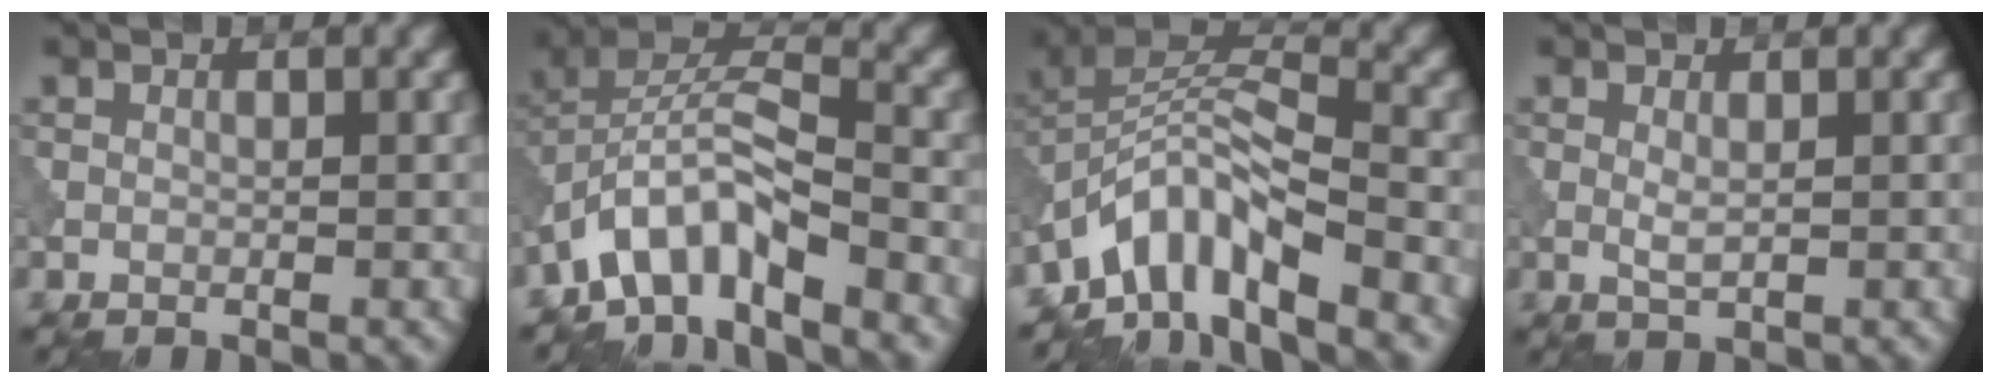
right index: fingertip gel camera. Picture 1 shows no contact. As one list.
[{"total": 6.6, "force": [-4.4, 2.2, 4.4], "torque": [-0.073, 0.010, -0.092]}, {"total": 7.6, "force": [-5.1, 2.5, 5.0], "torque": [-0.075, 0.009, -0.108]}, {"total": 1.2, "force": [0.2, 0.2, 1.1], "torque": [-0.025, -0.001, 0.004]}]